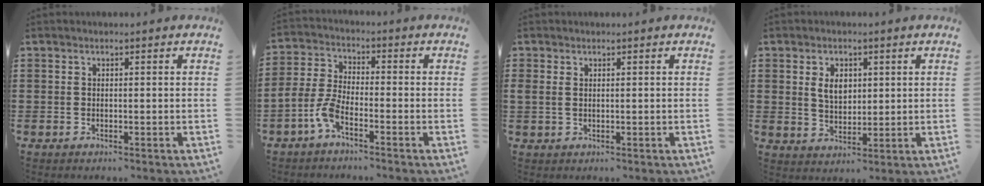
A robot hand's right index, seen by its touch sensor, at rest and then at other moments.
{"total": 4.7, "force": [-3.5, 1.0, 2.9], "torque": [-0.095, -0.013, -0.077]}
{"total": 1.0, "force": [0.4, 0.5, 0.8], "torque": [-0.018, 0.004, 0.008]}
{"total": 4.2, "force": [1.2, 2.8, 2.9], "torque": [-0.058, 0.008, 0.019]}